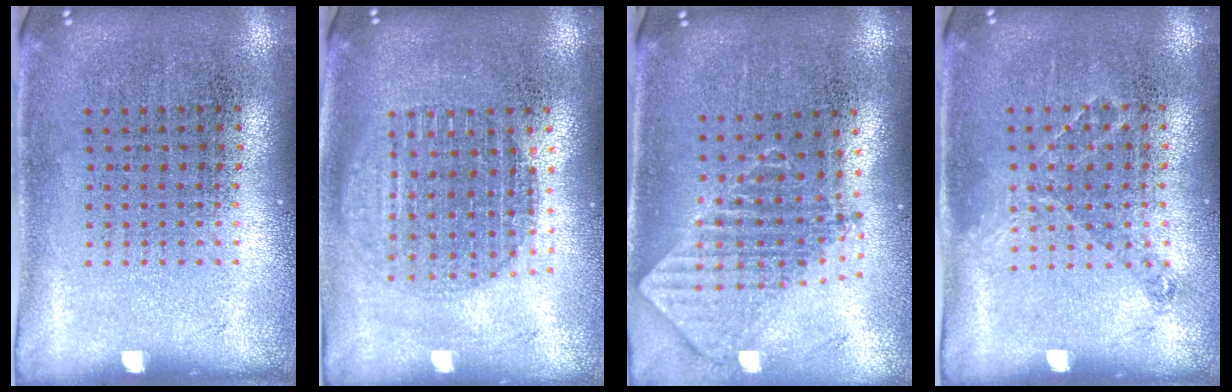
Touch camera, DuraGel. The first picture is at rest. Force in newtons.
{"total": 1.7, "press": 1.5, "slide": 0.9}
{"total": 2.0, "press": 1.6, "slide": 1.3}
{"total": 0.8, "press": 0.7, "slide": 0.4}